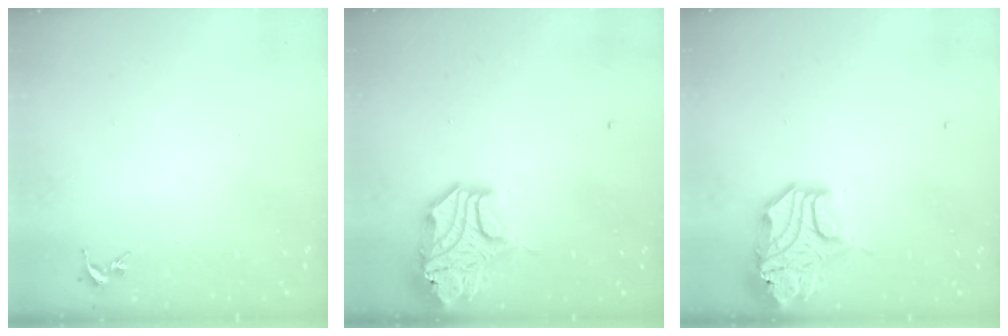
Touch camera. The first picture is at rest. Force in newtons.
{"total": 15.3, "press": 15.2, "slide": 2.2}
{"total": 15.3, "press": 15.2, "slide": 2.2}